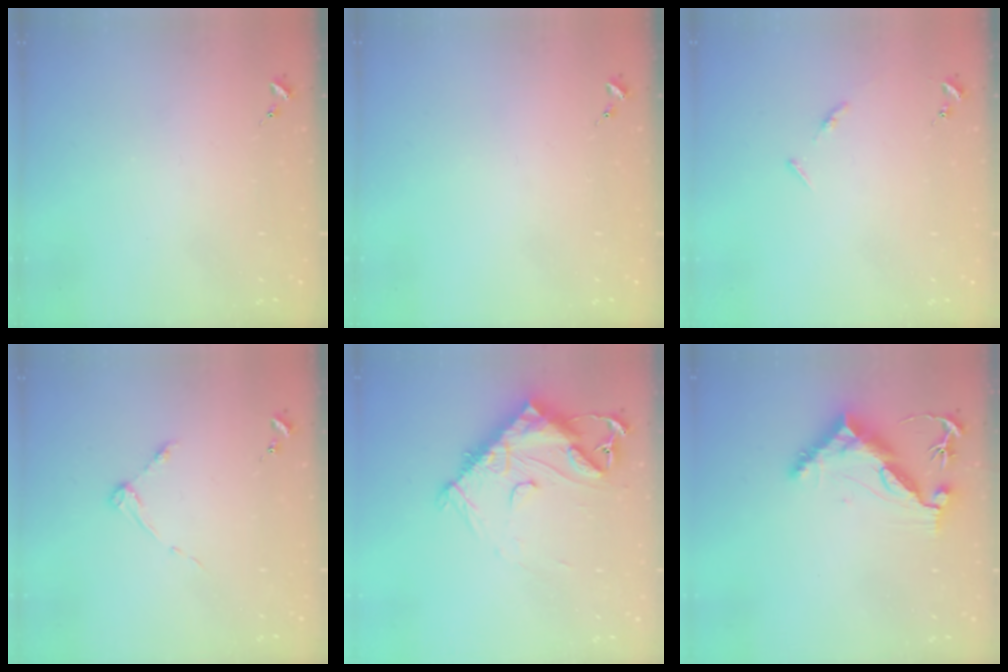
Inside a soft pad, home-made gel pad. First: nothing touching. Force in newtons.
{"total": 0.0}
{"total": 4.5, "press": 4.4, "slide": 0.5}
{"total": 3.7, "press": 3.7, "slide": 0.4}
{"total": 14.6, "press": 14.5, "slide": 1.1}
{"total": 10.5, "press": 10.4, "slide": 1.1}